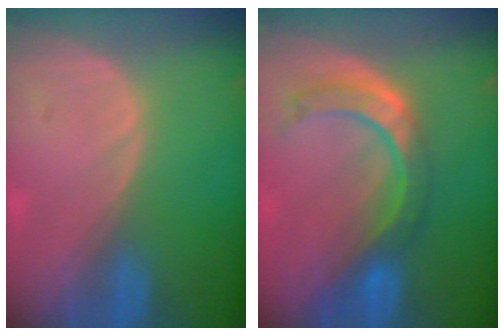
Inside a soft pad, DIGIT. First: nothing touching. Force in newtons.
{"total": 8.5, "press": 7.2, "slide": 4.5}